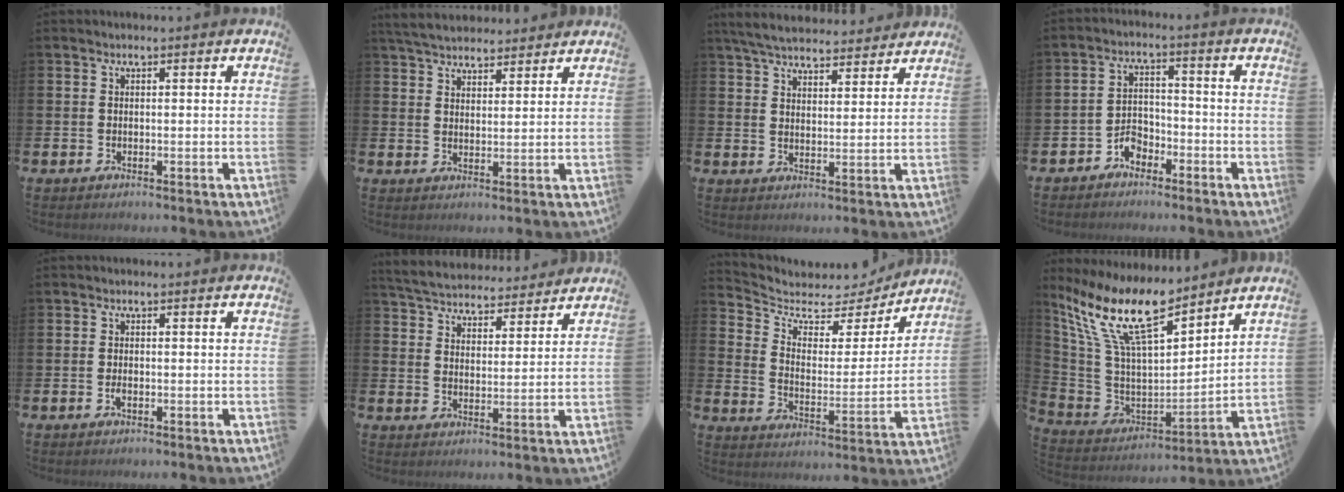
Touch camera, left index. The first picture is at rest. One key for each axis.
{"total": 5.1, "fx": 4.9, "fy": 1.3, "fz": 0.7, "tx": -0.037, "ty": -0.015, "tz": 0.092}
{"total": 6.0, "fx": 5.8, "fy": 1.1, "fz": 1.2, "tx": -0.042, "ty": -0.030, "tz": 0.105}
{"total": 3.5, "fx": -2.8, "fy": 1.9, "fz": 0.8, "tx": -0.022, "ty": 0.008, "tz": -0.059}
{"total": 1.0, "fx": -0.3, "fy": 0.5, "fz": 0.9, "tx": -0.011, "ty": -0.002, "tz": -0.008}
{"total": 5.5, "fx": 5.4, "fy": 1.2, "fz": 0.3, "tx": -0.037, "ty": -0.033, "tz": 0.095}
{"total": 5.6, "fx": 4.9, "fy": 2.6, "fz": 1.1, "tx": -0.054, "ty": -0.043, "tz": 0.076}
{"total": 14.2, "fx": 11.2, "fy": 4.0, "fz": 7.8, "tx": -0.198, "ty": -0.057, "tz": 0.202}